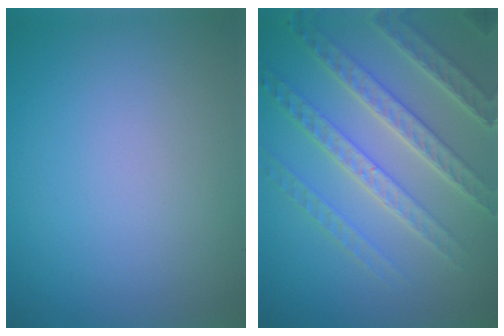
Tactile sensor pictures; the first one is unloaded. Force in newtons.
{"total": 7.0, "press": 5.4, "slide": 4.5}